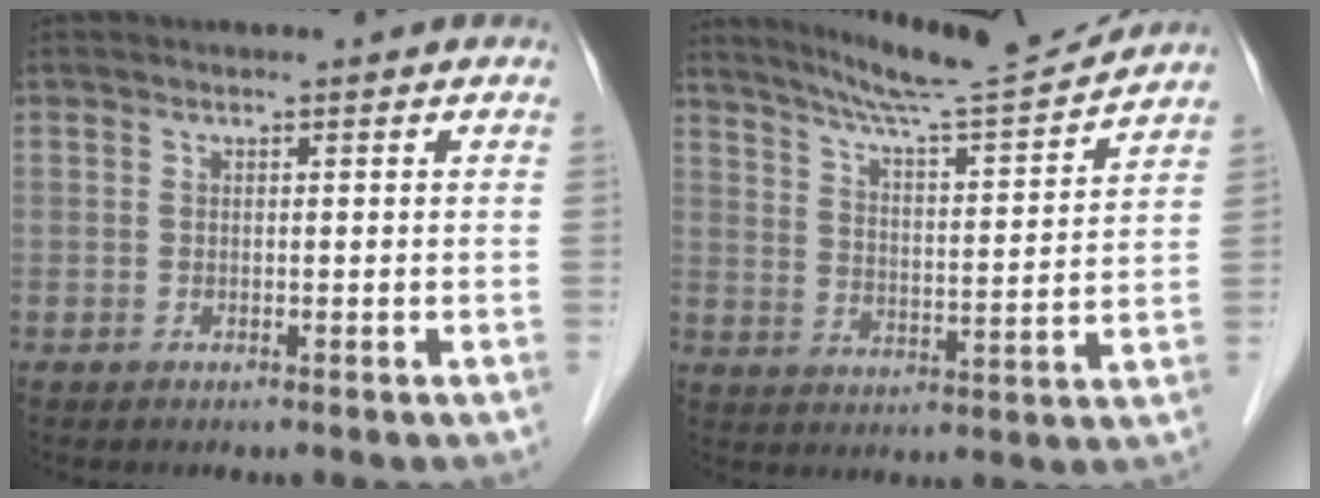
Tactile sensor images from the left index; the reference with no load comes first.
{"total": 11.8, "force": [11.1, -1.5, 3.7], "torque": [-0.067, -0.022, 0.166]}